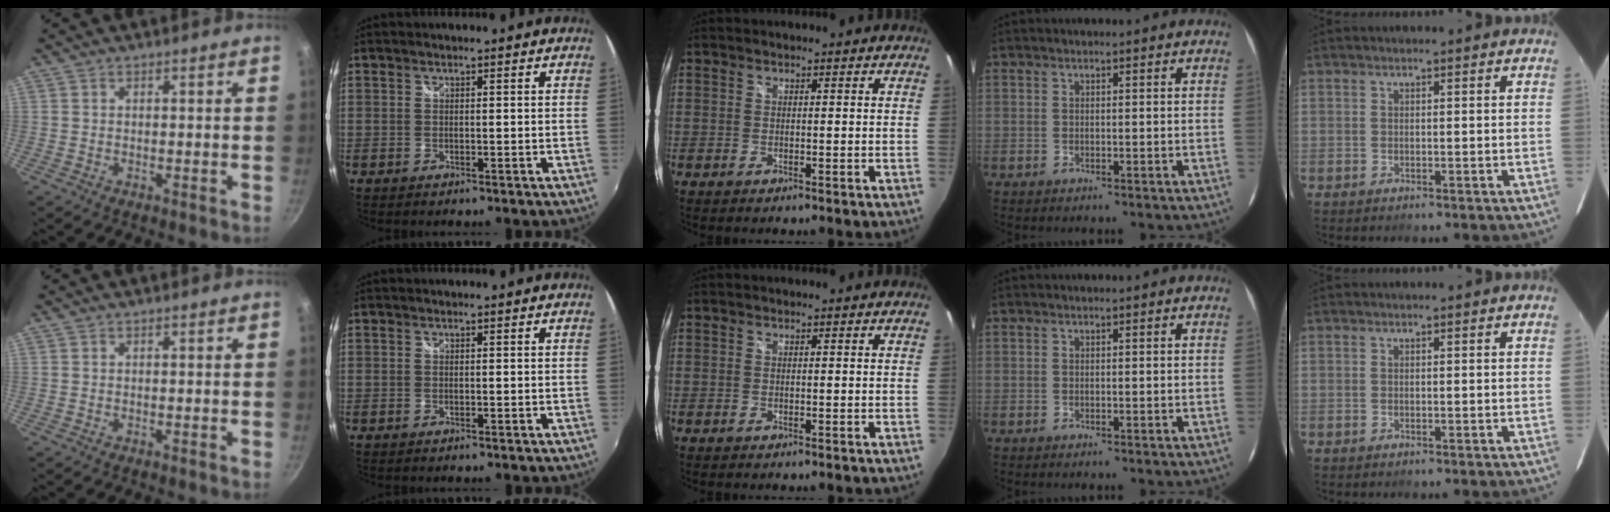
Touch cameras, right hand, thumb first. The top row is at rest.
{}